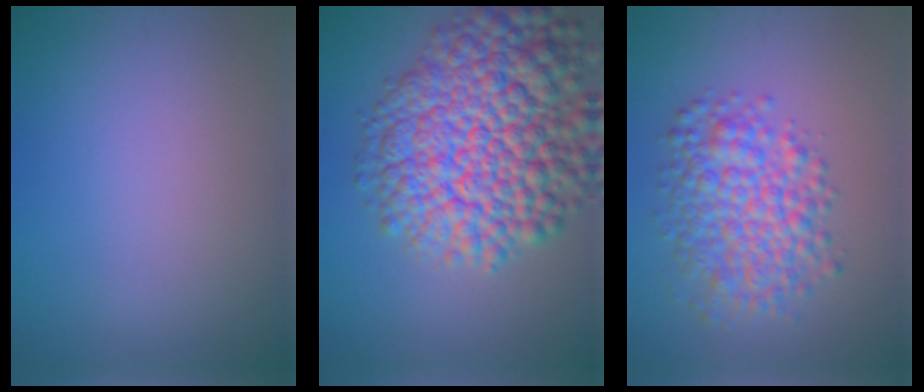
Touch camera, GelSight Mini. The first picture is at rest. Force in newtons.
{"total": 12.3, "press": 12.3, "slide": 0.5}
{"total": 5.9, "press": 5.9, "slide": 0.2}